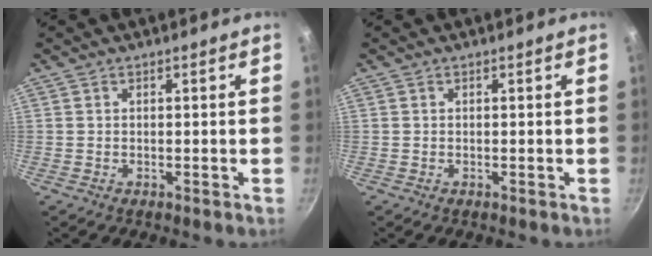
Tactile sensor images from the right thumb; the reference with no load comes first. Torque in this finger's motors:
{"motor_torque": [-0.08, 0.08, 0.03, 0.03, 0.00]}